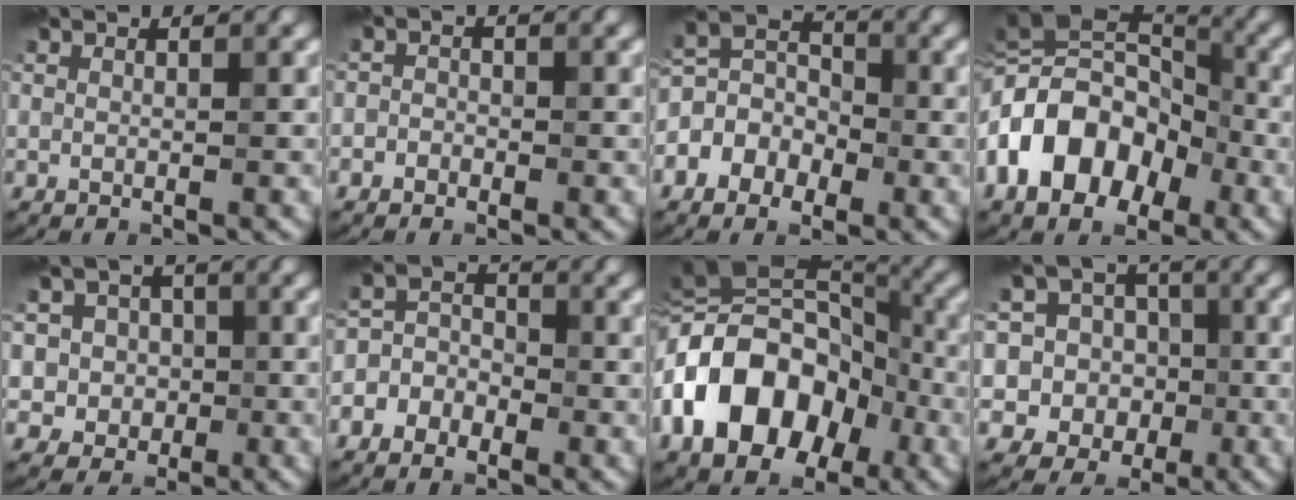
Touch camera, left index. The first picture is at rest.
{"total": 1.2, "force": [-0.6, 1.0, 0.2], "torque": [0.017, 0.001, -0.023]}
{"total": 4.9, "force": [-1.9, 3.9, 2.3], "torque": [-0.023, 0.008, -0.051]}
{"total": 13.0, "force": [-3.5, 9.1, 8.6], "torque": [-0.169, 0.014, -0.081]}
{"total": 4.9, "force": [0.4, 4.7, 1.4], "torque": [-0.015, 0.015, -0.007]}
{"total": 3.9, "force": [-1.7, 3.3, 1.3], "torque": [0.002, 0.014, -0.046]}
{"total": 15.9, "force": [-3.4, 11.5, 10.5], "torque": [-0.206, 0.007, -0.075]}
{"total": 10.3, "force": [-0.3, 9.8, 3.1], "torque": [-0.087, 0.036, -0.036]}